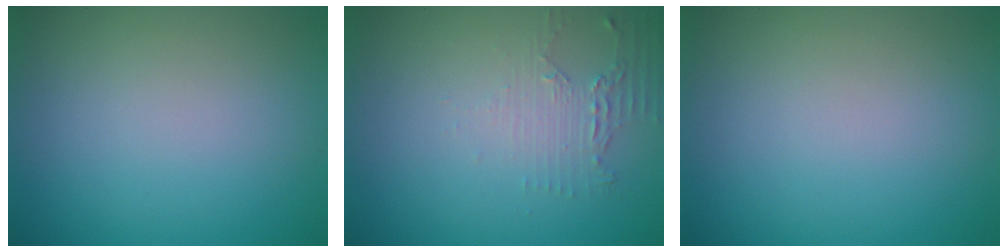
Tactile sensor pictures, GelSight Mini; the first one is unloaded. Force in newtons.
{"total": 2.3, "press": 1.6, "slide": 1.6}
{"total": 0.0}